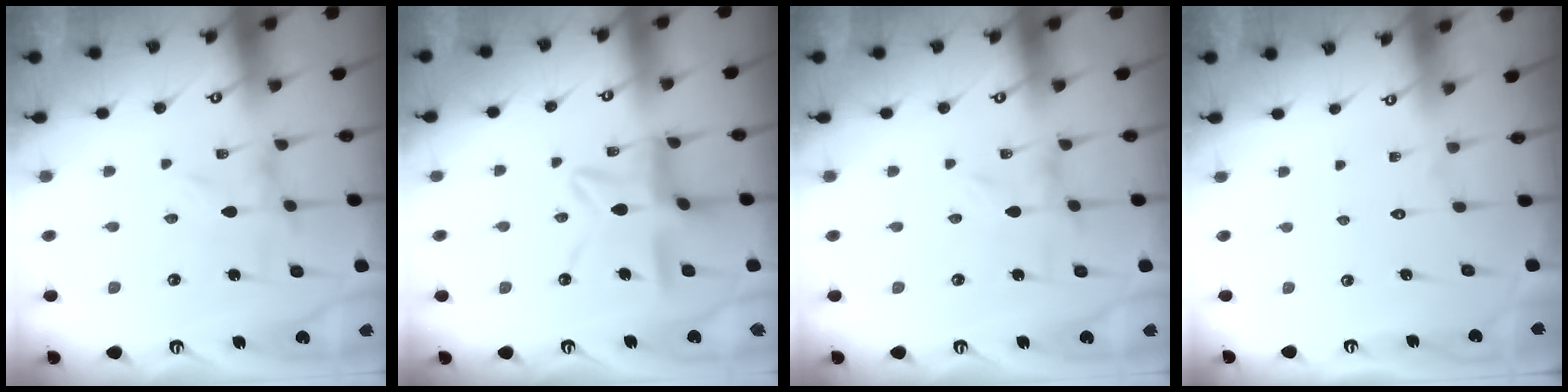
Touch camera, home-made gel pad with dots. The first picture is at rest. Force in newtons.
{"total": 14.3, "press": 14.2, "slide": 1.4}
{"total": 0.0}
{"total": 1.6, "press": 1.6, "slide": 0.1}